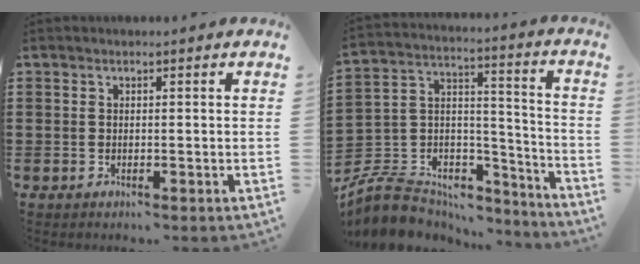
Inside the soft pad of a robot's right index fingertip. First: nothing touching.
{"total": 6.9, "force": [-5.3, 4.2, 1.3], "torque": [-0.051, -0.005, -0.100]}